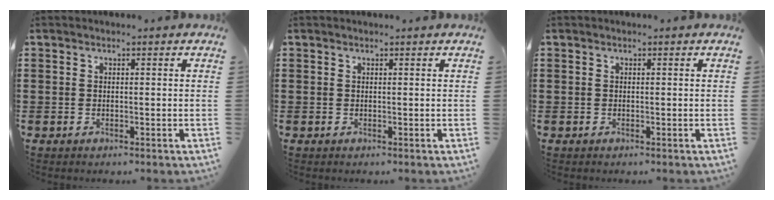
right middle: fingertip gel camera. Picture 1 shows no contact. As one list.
[{"total": 0.0}, {"total": 0.0}]